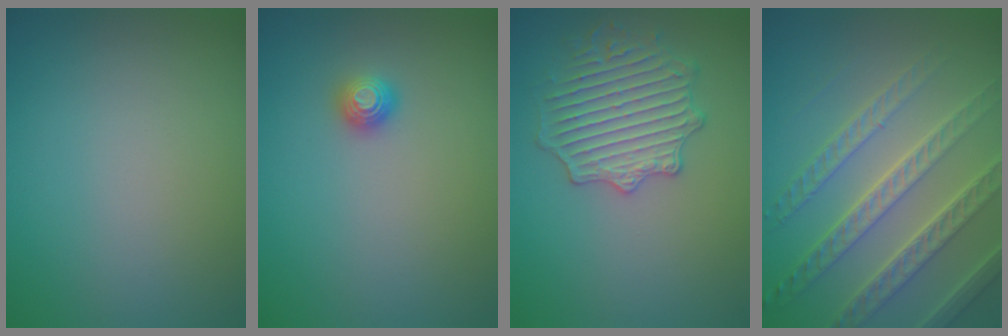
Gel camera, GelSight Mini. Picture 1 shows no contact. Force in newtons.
{"total": 1.1, "press": 1.1, "slide": 0.4}
{"total": 3.9, "press": 3.9, "slide": 0.1}
{"total": 7.2, "press": 5.5, "slide": 4.7}